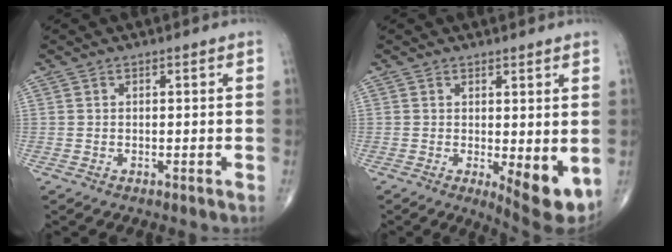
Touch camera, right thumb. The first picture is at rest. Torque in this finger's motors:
{"motor_torque": [0.77, 1.81, 0.19, -0.27, 0.23]}